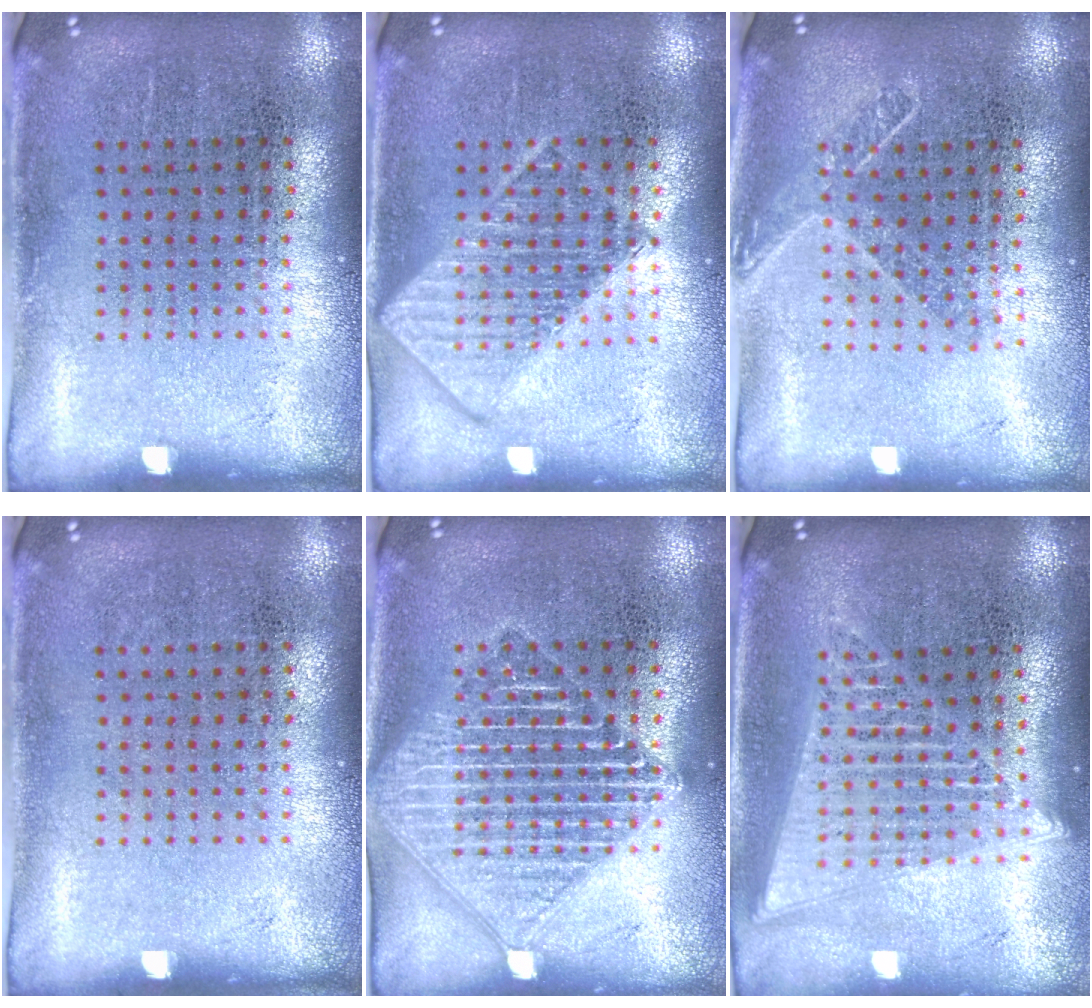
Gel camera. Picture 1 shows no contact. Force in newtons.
{"total": 2.8, "press": 2.8, "slide": 0.3}
{"total": 1.5, "press": 1.2, "slide": 0.9}
{"total": 0.0}
{"total": 3.2, "press": 3.1, "slide": 0.3}
{"total": 1.9, "press": 1.7, "slide": 1.0}